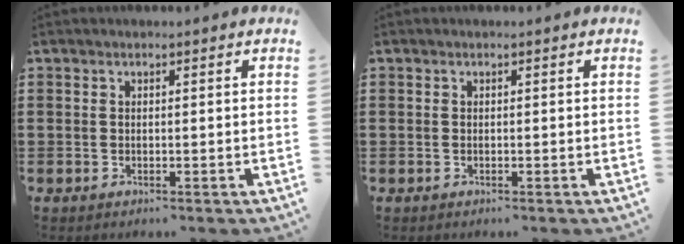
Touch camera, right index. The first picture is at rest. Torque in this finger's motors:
{"motor_torque": [-0.91, 1.22, -0.01, 0.00]}